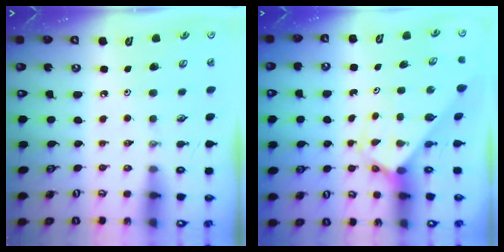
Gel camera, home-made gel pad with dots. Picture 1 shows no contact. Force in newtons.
{"total": 2.7, "press": 2.7, "slide": 0.2}